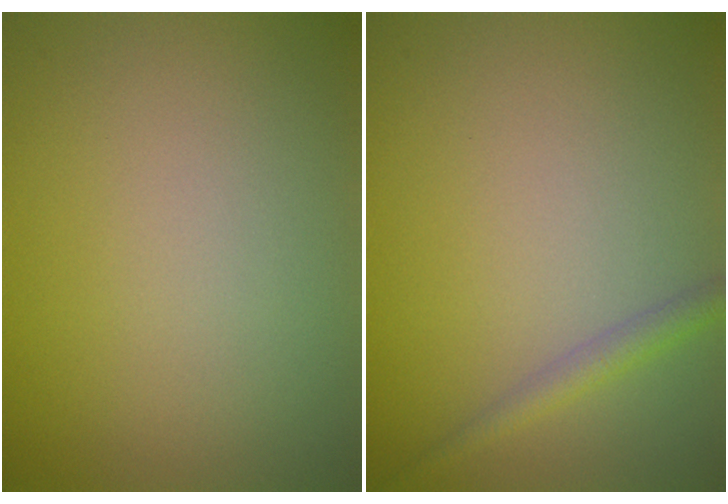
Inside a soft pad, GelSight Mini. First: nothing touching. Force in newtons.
{"total": 1.7, "press": 1.7, "slide": 0.1}